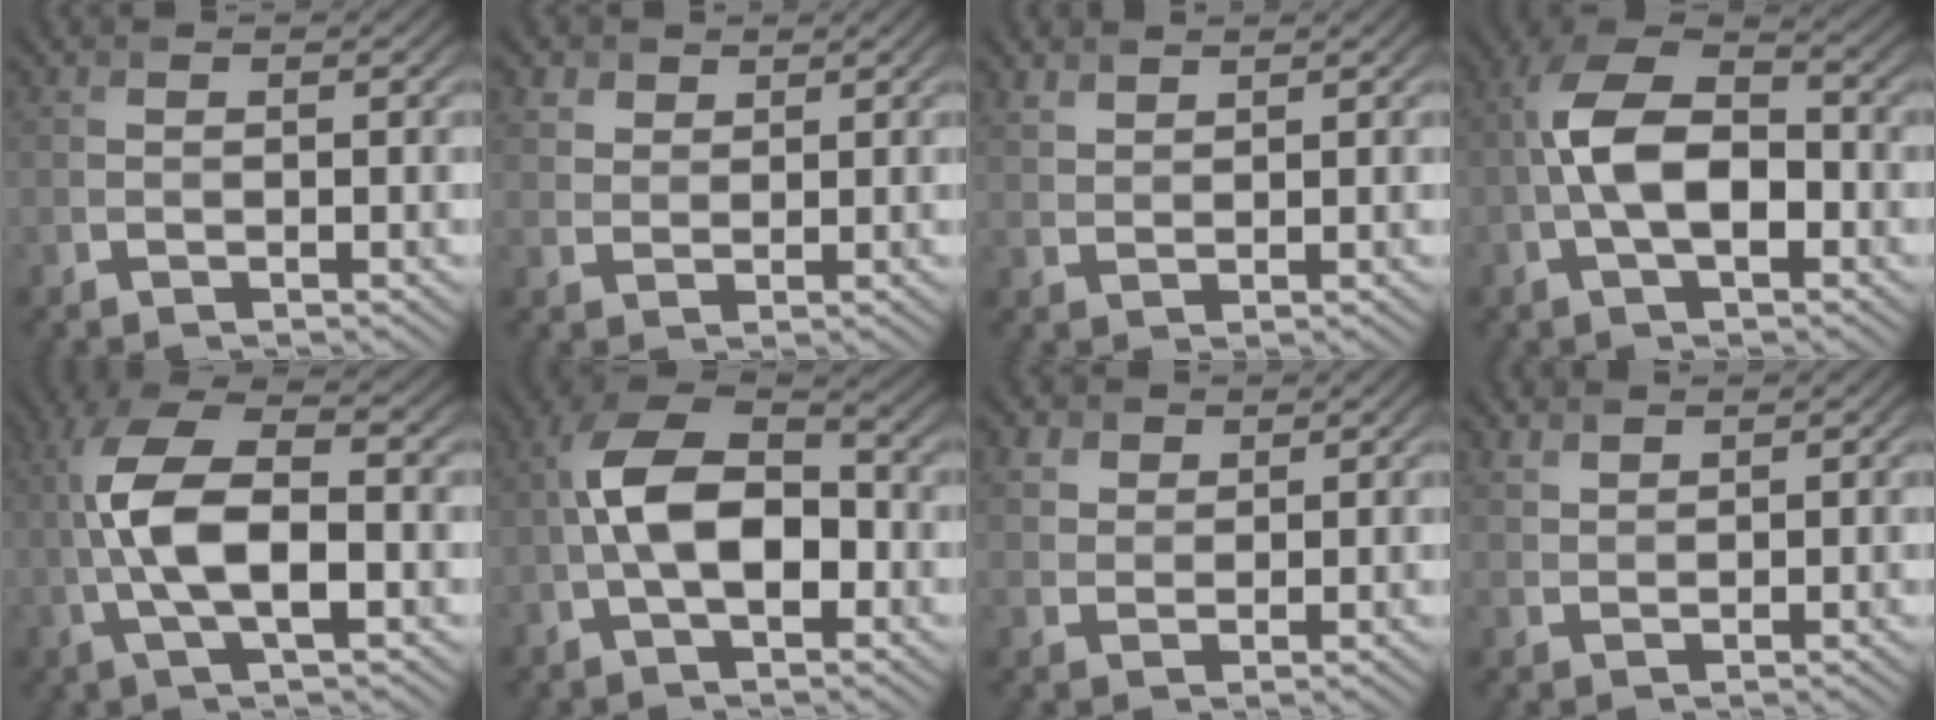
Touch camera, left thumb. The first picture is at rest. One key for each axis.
{"total": 3.0, "fx": 2.0, "fy": 2.0, "fz": 1.0, "tx": -0.034, "ty": -0.003, "tz": 0.051}
{"total": 2.5, "fx": 2.1, "fy": 1.0, "fz": 0.9, "tx": -0.027, "ty": 0.001, "tz": 0.051}
{"total": 10.1, "fx": -1.7, "fy": 5.2, "fz": 8.4, "tx": -0.171, "ty": 0.013, "tz": -0.040}
{"total": 10.6, "fx": -1.2, "fy": 4.3, "fz": 9.7, "tx": -0.206, "ty": 0.013, "tz": -0.027}
{"total": 11.2, "fx": -1.6, "fy": 6.1, "fz": 9.2, "tx": -0.181, "ty": 0.012, "tz": -0.039}
{"total": 3.3, "fx": 2.1, "fy": 2.2, "fz": 1.2, "tx": -0.041, "ty": -0.002, "tz": 0.050}
{"total": 2.1, "fx": 1.8, "fy": 0.8, "fz": 0.7, "tx": -0.024, "ty": 0.001, "tz": 0.045}